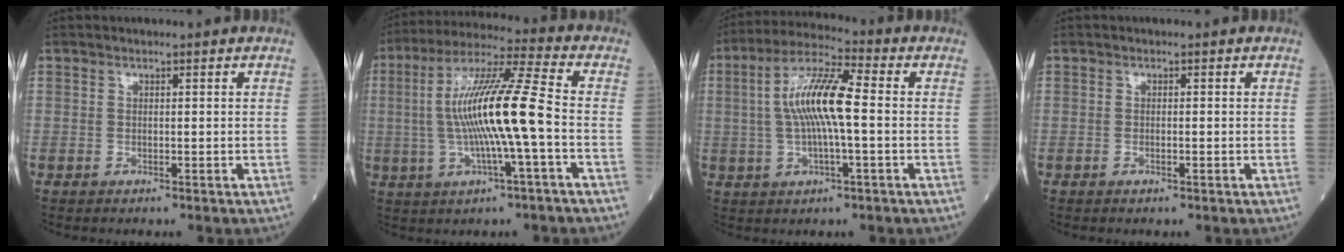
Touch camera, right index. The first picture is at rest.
{"total": 14.6, "force": [-1.2, 0.0, 14.5], "torque": [-0.276, 0.012, -0.029]}
{"total": 10.8, "force": [0.3, 1.7, 10.6], "torque": [-0.210, 0.016, 0.001]}
{"total": 0.8, "force": [-0.3, 0.1, 0.8], "torque": [-0.016, -0.001, -0.003]}